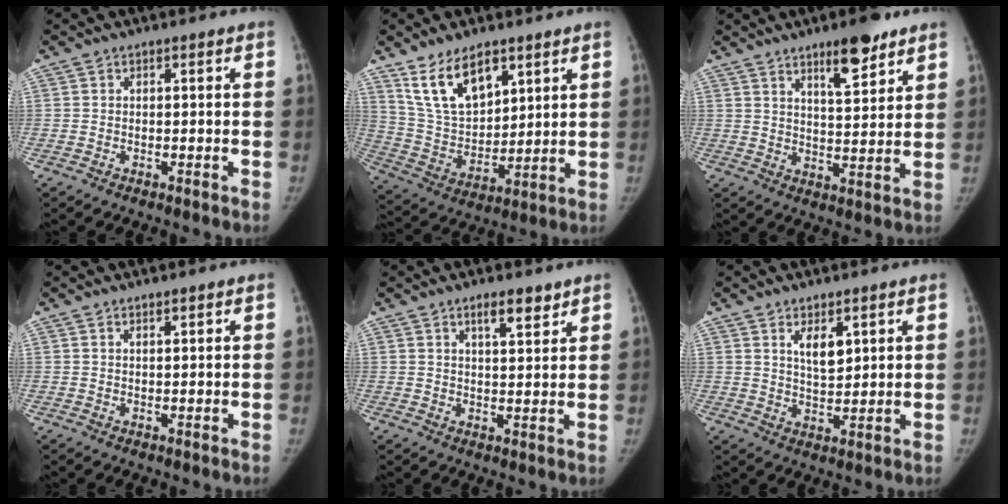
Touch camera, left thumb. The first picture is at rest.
{"total": 13.7, "force": [8.3, 7.1, 8.3], "torque": [-0.122, -0.040, 0.173]}
{"total": 8.4, "force": [5.6, 2.5, 5.8], "torque": [-0.069, -0.036, 0.085]}
{"total": 1.0, "force": [0.8, 0.1, 0.5], "torque": [-0.006, -0.006, 0.016]}
{"total": 4.9, "force": [3.4, 1.4, 3.1], "torque": [-0.037, -0.024, 0.054]}
{"total": 5.2, "force": [2.6, 2.3, 3.9], "torque": [-0.051, -0.023, 0.049]}